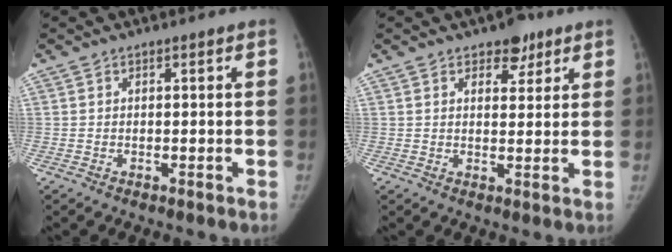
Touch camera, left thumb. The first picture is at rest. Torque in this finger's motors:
{"motor_torque": [-0.21, 0.02, 0.04, 0.06, 0.00]}